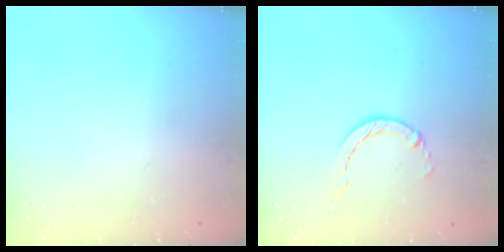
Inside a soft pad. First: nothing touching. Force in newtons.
{"total": 1.4, "press": 1.4, "slide": 0.3}